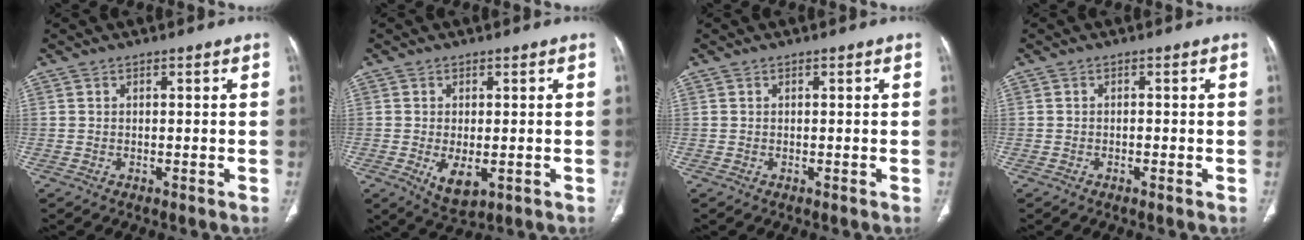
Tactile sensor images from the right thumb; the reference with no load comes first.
{"total": 5.4, "force": [-1.3, 2.8, 4.4], "torque": [-0.076, -0.013, -0.010]}
{"total": 0.0}
{"total": 0.6, "force": [-0.3, 0.2, 0.4], "torque": [-0.009, 0.000, -0.006]}